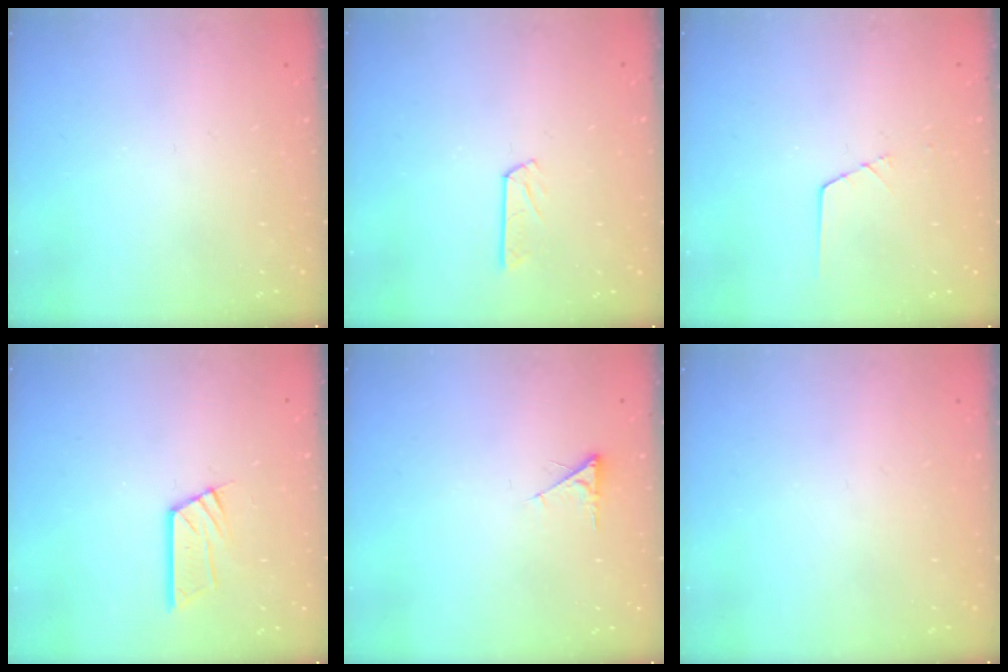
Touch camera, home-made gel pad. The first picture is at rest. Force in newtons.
{"total": 4.6, "press": 4.6, "slide": 0.3}
{"total": 1.3, "press": 1.3, "slide": 0.2}
{"total": 7.4, "press": 7.4, "slide": 0.6}
{"total": 2.4, "press": 2.4, "slide": 0.4}
{"total": 0.0}